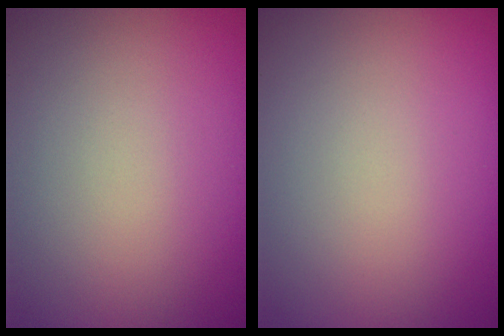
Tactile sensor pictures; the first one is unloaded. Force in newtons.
{"total": 0.0}